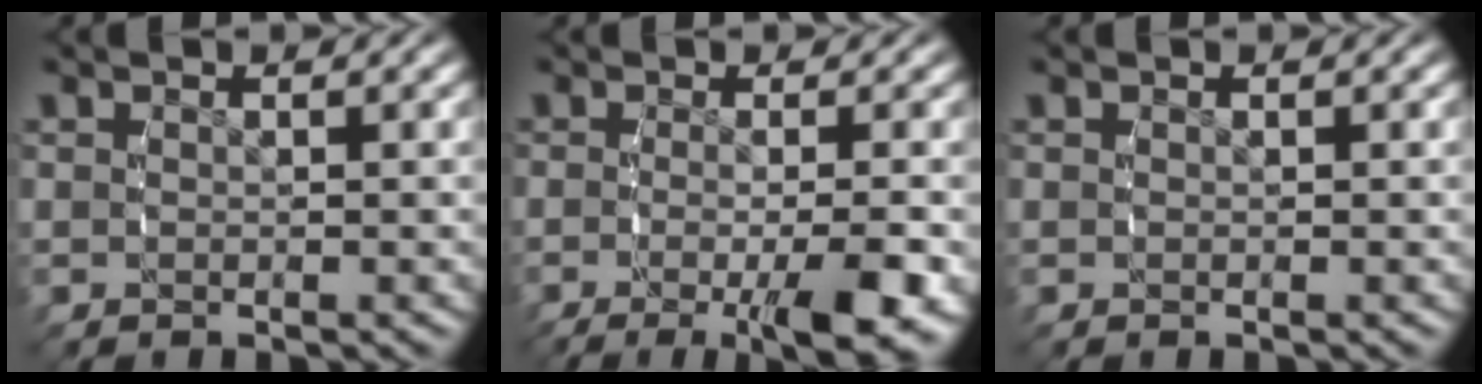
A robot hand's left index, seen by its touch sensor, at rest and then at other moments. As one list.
[{"total": 4.7, "force": [-2.7, 0.4, 3.8], "torque": [-0.063, -0.015, -0.040]}, {"total": 0.0}]